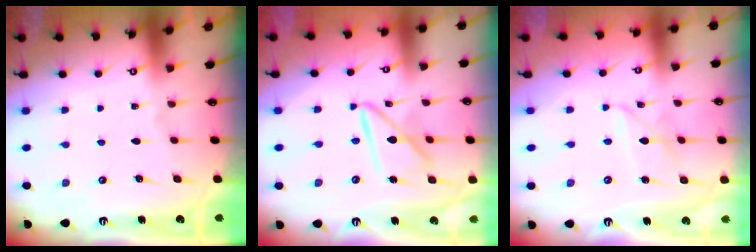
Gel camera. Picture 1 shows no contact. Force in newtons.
{"total": 12.3, "press": 12.3, "slide": 1.1}
{"total": 5.1, "press": 5.0, "slide": 0.5}